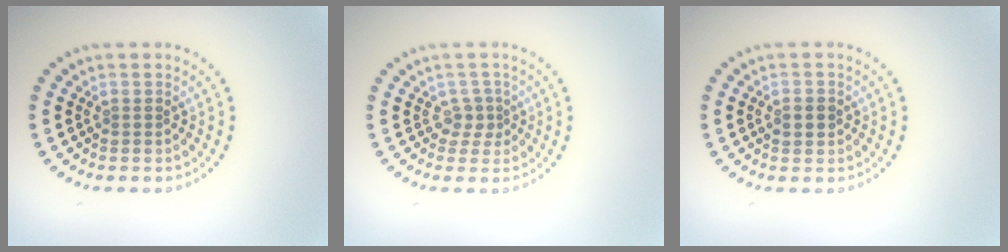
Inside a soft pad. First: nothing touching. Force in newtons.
{"total": 1.6, "press": 1.2, "slide": 1.1}
{"total": 2.0, "press": 2.0, "slide": 0.1}